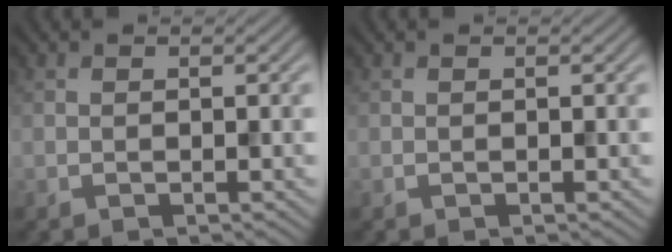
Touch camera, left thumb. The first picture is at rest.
{"total": 0.0}